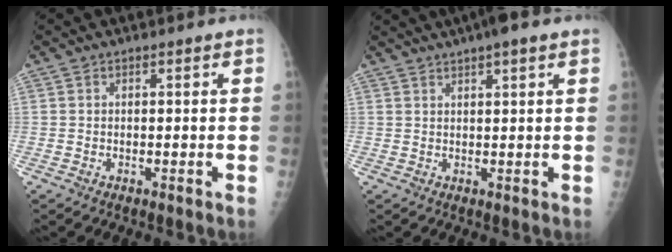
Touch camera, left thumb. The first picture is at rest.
{"total": 5.5, "force": [3.8, 0.7, 4.0], "torque": [-0.060, 0.013, 0.058]}